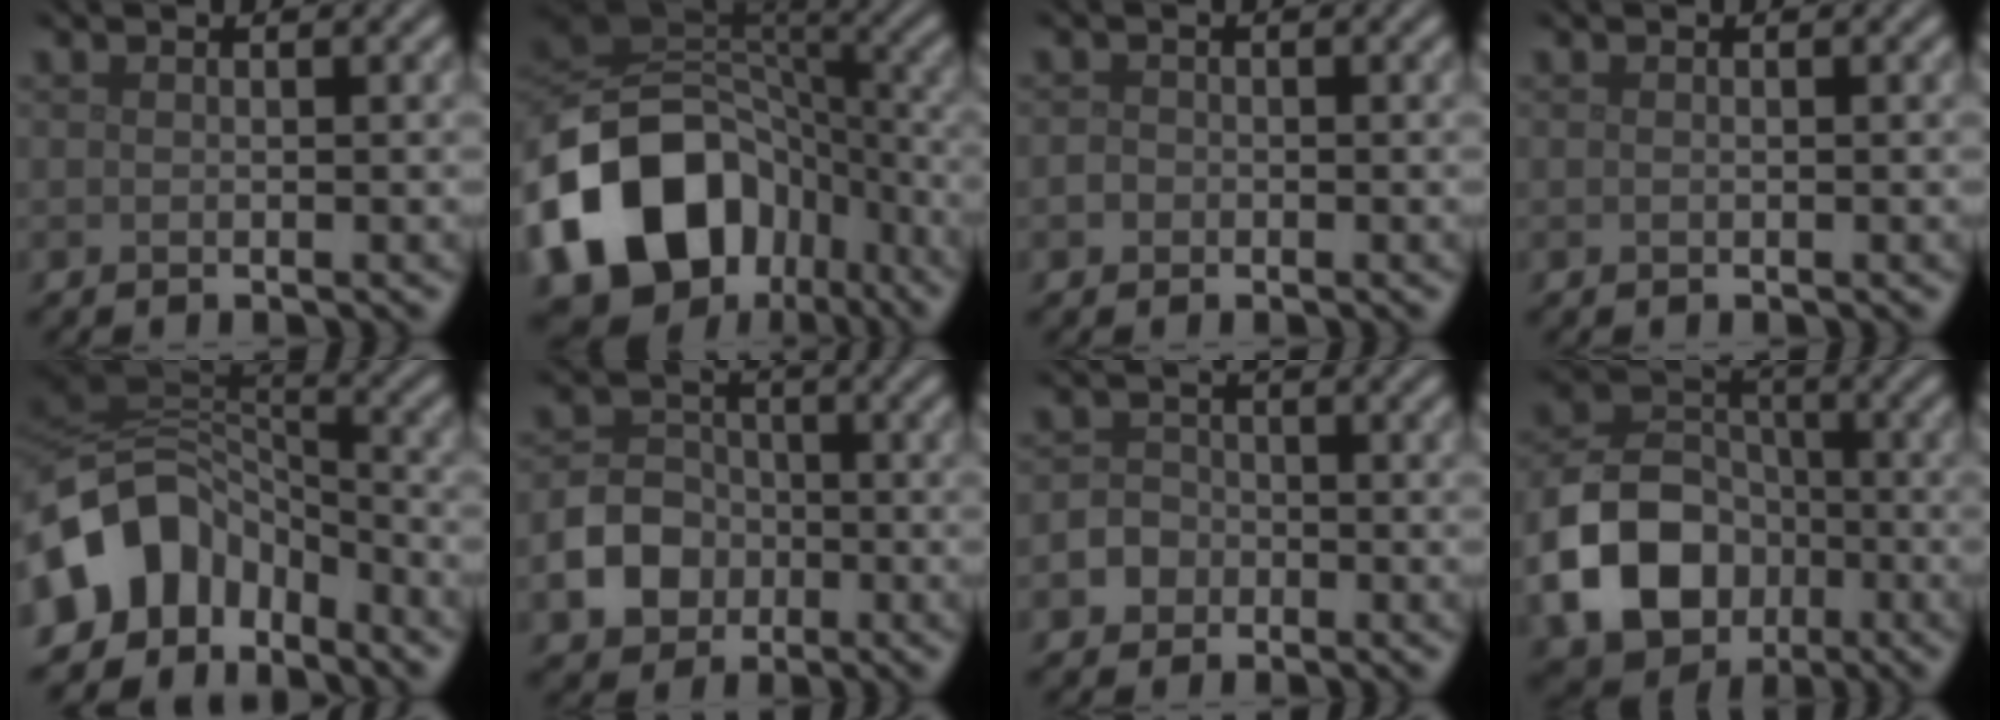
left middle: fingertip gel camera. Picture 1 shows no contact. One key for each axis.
{"total": 16.9, "fx": -7.6, "fy": 12.5, "fz": 8.5, "tx": -0.183, "ty": -0.015, "tz": -0.132}
{"total": 1.0, "fx": -0.4, "fy": 0.8, "fz": 0.3, "tx": -0.002, "ty": -0.001, "tz": -0.011}
{"total": 0.0}
{"total": 9.4, "fx": -5.2, "fy": 6.6, "fz": 4.2, "tx": -0.071, "ty": 0.005, "tz": -0.109}
{"total": 4.8, "fx": -1.8, "fy": 3.9, "fz": 2.1, "tx": -0.039, "ty": 0.001, "tz": -0.040}
{"total": 3.1, "fx": -1.5, "fy": 2.6, "fz": 0.8, "tx": 0.002, "ty": 0.001, "tz": -0.033}
{"total": 9.7, "fx": -3.3, "fy": 7.3, "fz": 5.4, "tx": -0.110, "ty": -0.012, "tz": -0.066}